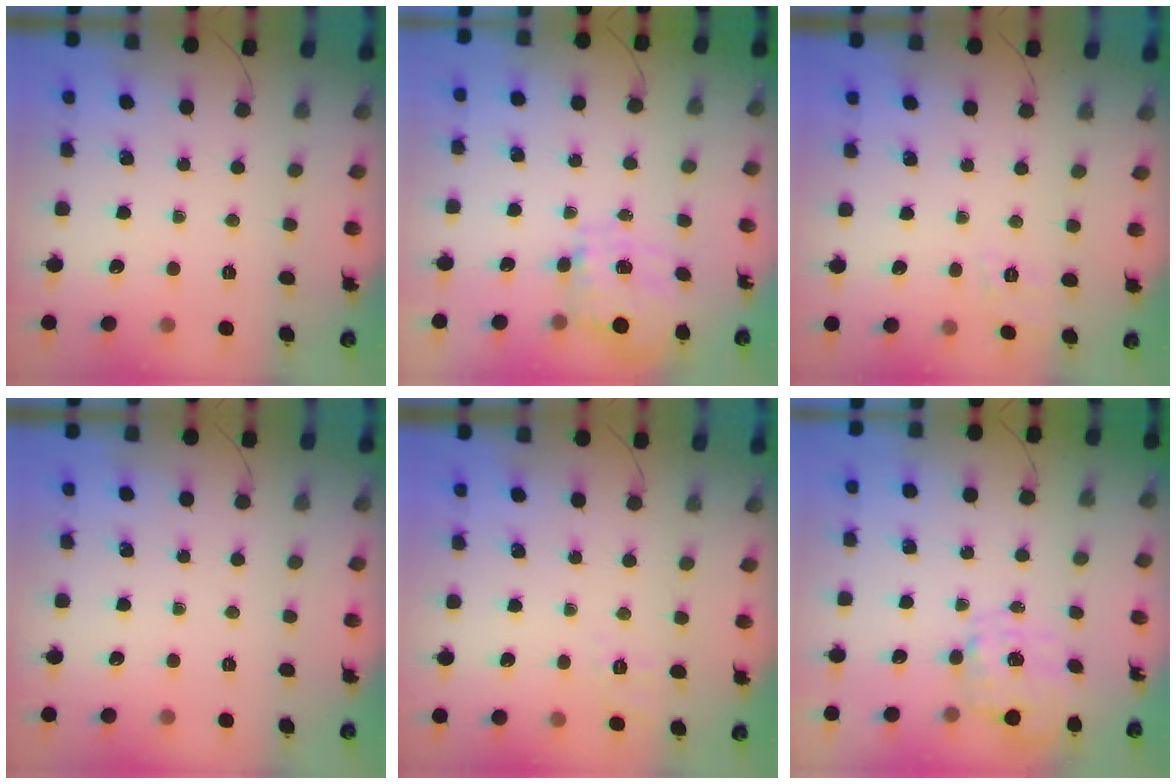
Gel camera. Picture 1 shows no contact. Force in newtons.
{"total": 3.5, "press": 3.4, "slide": 1.0}
{"total": 3.4, "press": 2.9, "slide": 1.7}
{"total": 0.0}
{"total": 2.4, "press": 1.3, "slide": 2.1}
{"total": 2.8, "press": 2.6, "slide": 0.9}